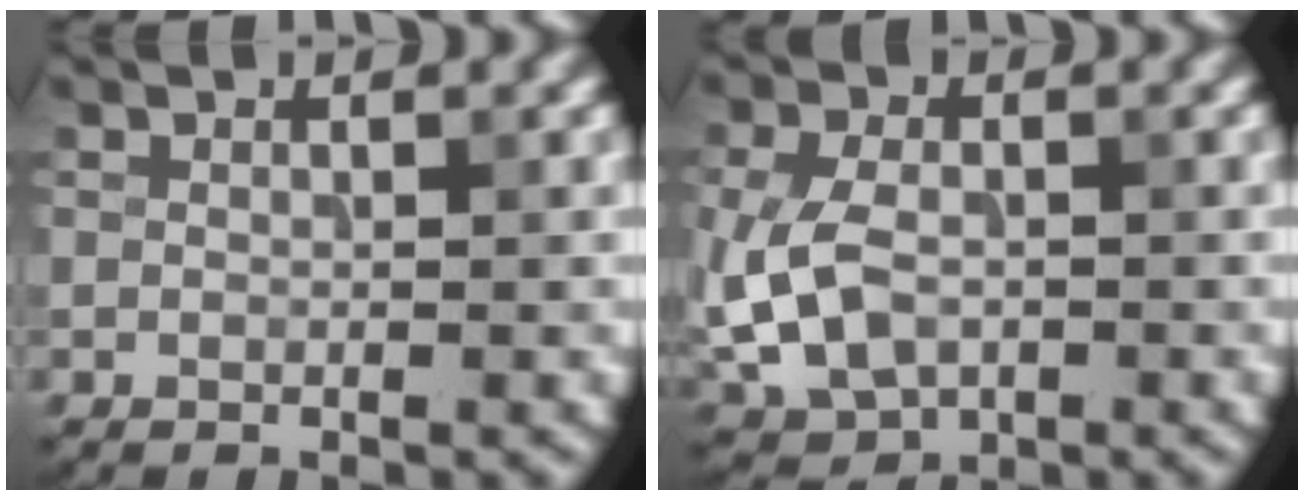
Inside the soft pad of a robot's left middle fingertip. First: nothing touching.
{"total": 6.1, "force": [-1.0, 4.1, 4.4], "torque": [-0.107, -0.009, -0.020]}